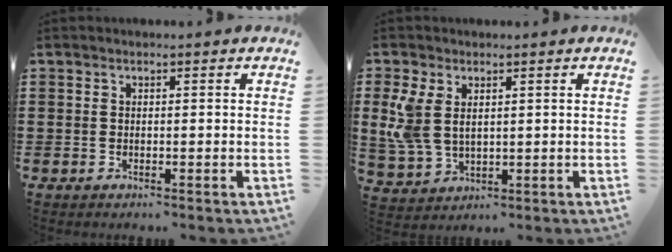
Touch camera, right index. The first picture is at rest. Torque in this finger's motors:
{"motor_torque": [0.94, 0.01, 0.35, 0.21]}